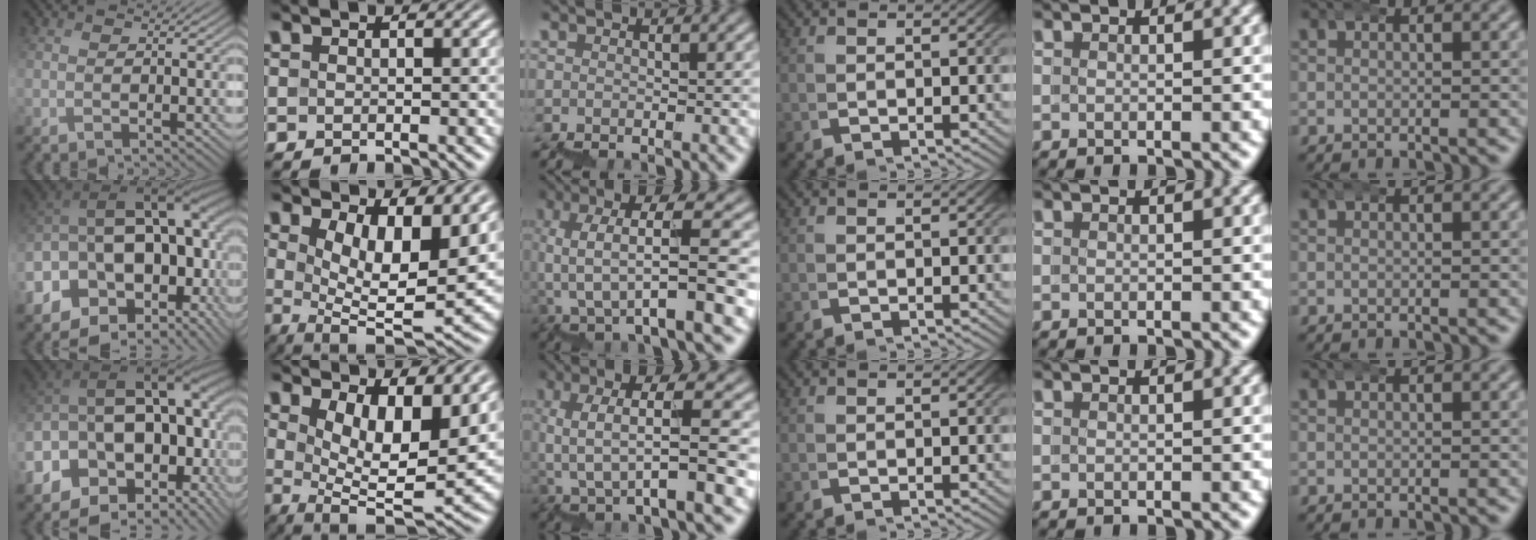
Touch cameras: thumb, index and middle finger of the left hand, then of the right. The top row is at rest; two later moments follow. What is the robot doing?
{"motion": "wrap", "object": "bubble wrap"}